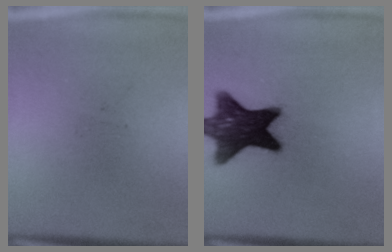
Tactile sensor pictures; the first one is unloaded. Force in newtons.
{"total": 14.8}